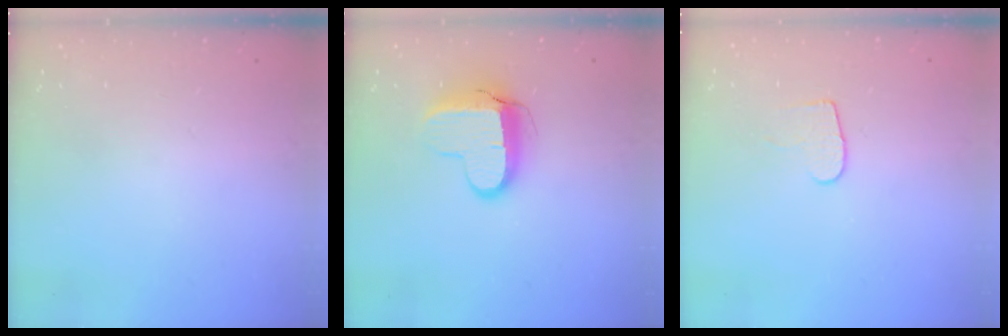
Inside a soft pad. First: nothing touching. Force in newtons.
{"total": 9.9, "press": 9.8, "slide": 0.9}
{"total": 6.3, "press": 6.3, "slide": 0.6}